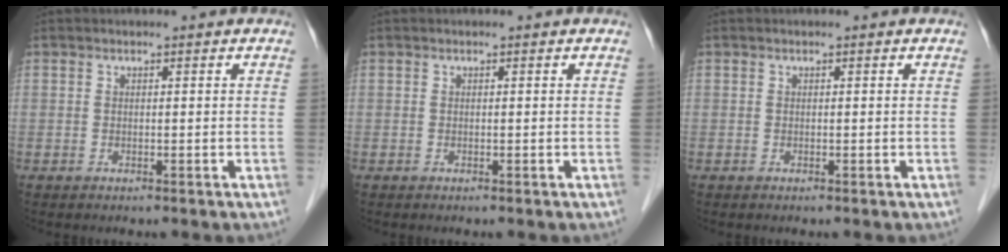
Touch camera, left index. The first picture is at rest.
{"total": 0.0}
{"total": 0.0}